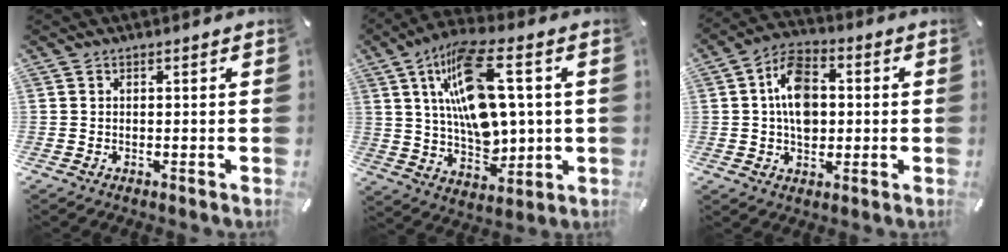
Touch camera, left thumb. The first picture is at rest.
{"total": 18.2, "force": [4.2, 9.7, 14.8], "torque": [-0.274, 0.001, 0.071]}
{"total": 10.7, "force": [0.7, 7.6, 7.5], "torque": [-0.130, 0.010, 0.013]}